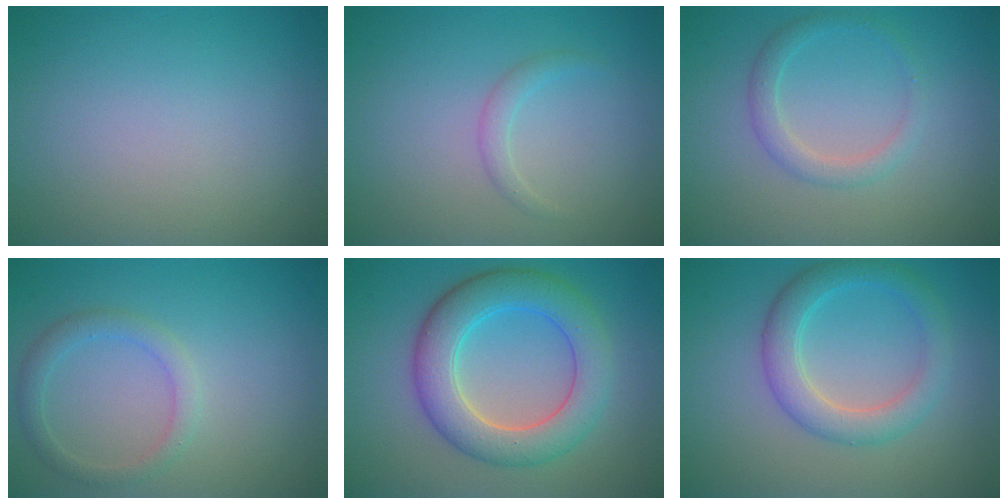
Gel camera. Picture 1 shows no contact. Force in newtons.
{"total": 1.2, "press": 1.2, "slide": 0.1}
{"total": 2.0, "press": 2.0, "slide": 0.0}
{"total": 2.1, "press": 2.1, "slide": 0.1}
{"total": 6.9, "press": 6.8, "slide": 0.6}
{"total": 4.0, "press": 4.0, "slide": 0.1}